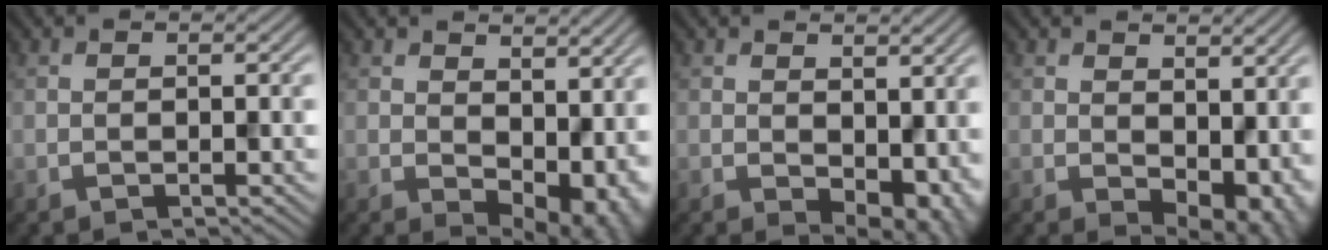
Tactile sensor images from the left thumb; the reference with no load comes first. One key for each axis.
{"total": 10.4, "fx": 1.5, "fy": 6.6, "fz": 7.8, "tx": -0.112, "ty": -0.030, "tz": 0.046}
{"total": 6.7, "fx": 0.2, "fy": 4.3, "fz": 5.1, "tx": -0.072, "ty": -0.025, "tz": 0.014}
{"total": 7.9, "fx": 0.8, "fy": 5.0, "fz": 6.0, "tx": -0.089, "ty": -0.023, "tz": 0.025}